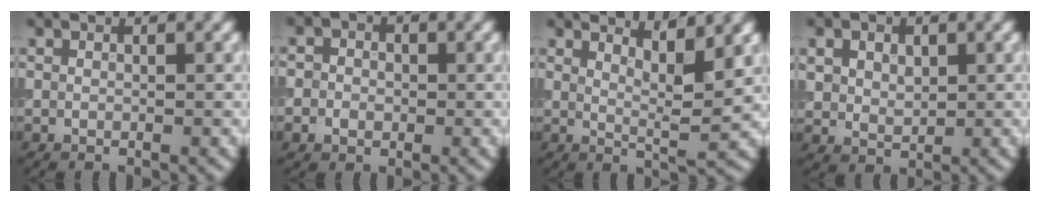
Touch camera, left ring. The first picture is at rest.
{"total": 3.7, "force": [0.1, 3.3, 1.5], "torque": [-0.001, 0.020, -0.028]}
{"total": 4.2, "force": [3.0, 0.6, 2.9], "torque": [-0.041, -0.003, 0.046]}
{"total": 2.9, "force": [1.0, 2.2, 1.5], "torque": [-0.035, 0.001, 0.014]}